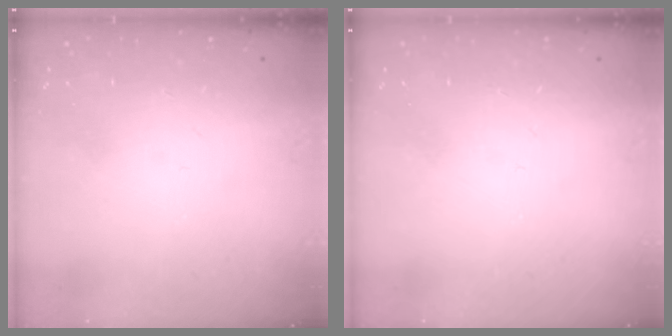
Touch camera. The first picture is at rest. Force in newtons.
{"total": 0.0}